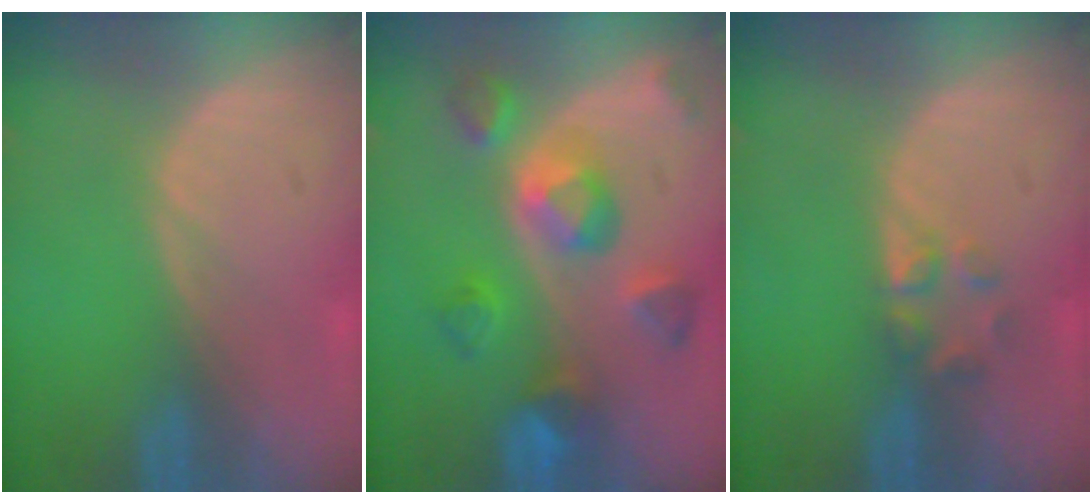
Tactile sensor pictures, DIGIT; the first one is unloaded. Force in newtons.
{"total": 9.5, "press": 8.6, "slide": 3.9}
{"total": 2.6, "press": 2.6, "slide": 0.2}